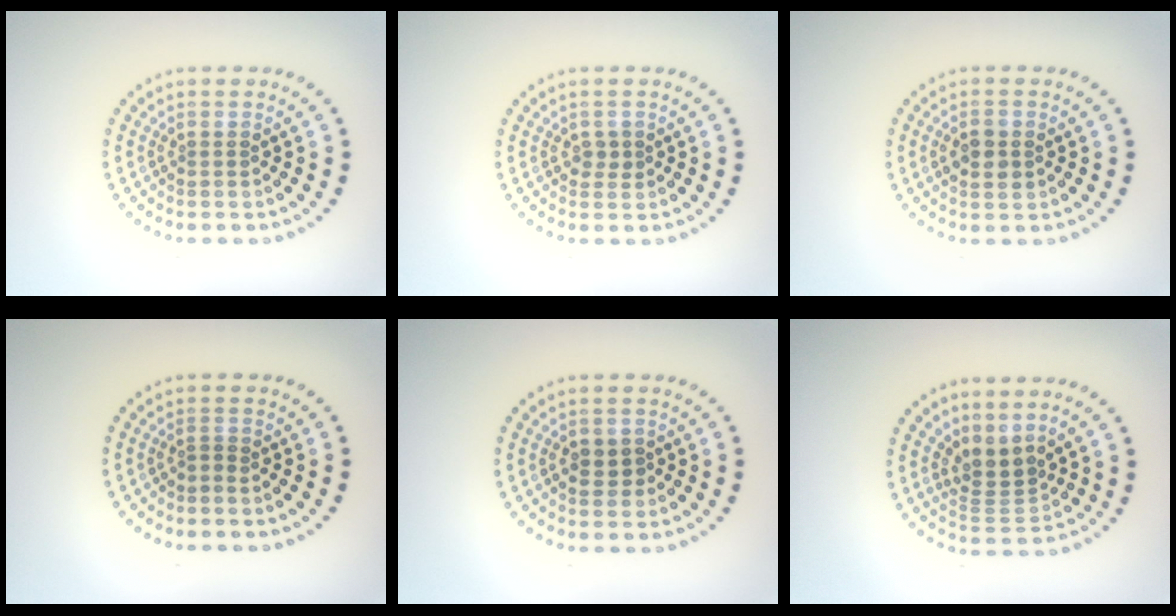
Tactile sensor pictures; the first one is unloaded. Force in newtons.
{"total": 1.1, "press": 1.0, "slide": 0.3}
{"total": 2.1, "press": 2.1, "slide": 0.1}
{"total": 0.6, "press": 0.3, "slide": 0.6}
{"total": 1.9, "press": 1.8, "slide": 0.4}
{"total": 2.8, "press": 2.1, "slide": 2.0}